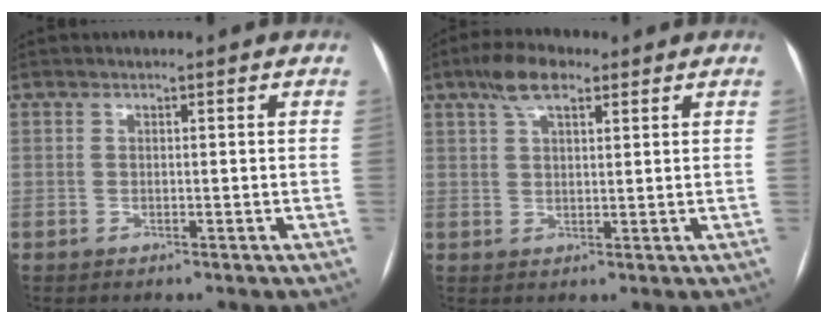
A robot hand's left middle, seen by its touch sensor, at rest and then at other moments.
{"total": 5.8, "force": [3.6, 2.0, 4.0], "torque": [-0.080, 0.018, 0.064]}